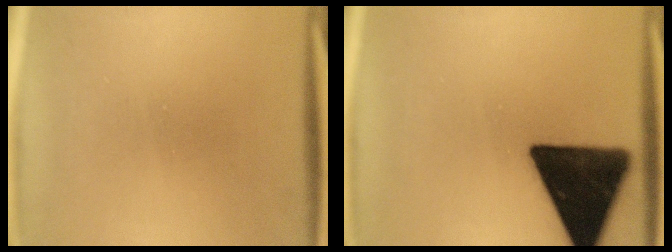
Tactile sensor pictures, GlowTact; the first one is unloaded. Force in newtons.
{"total": 18.6}